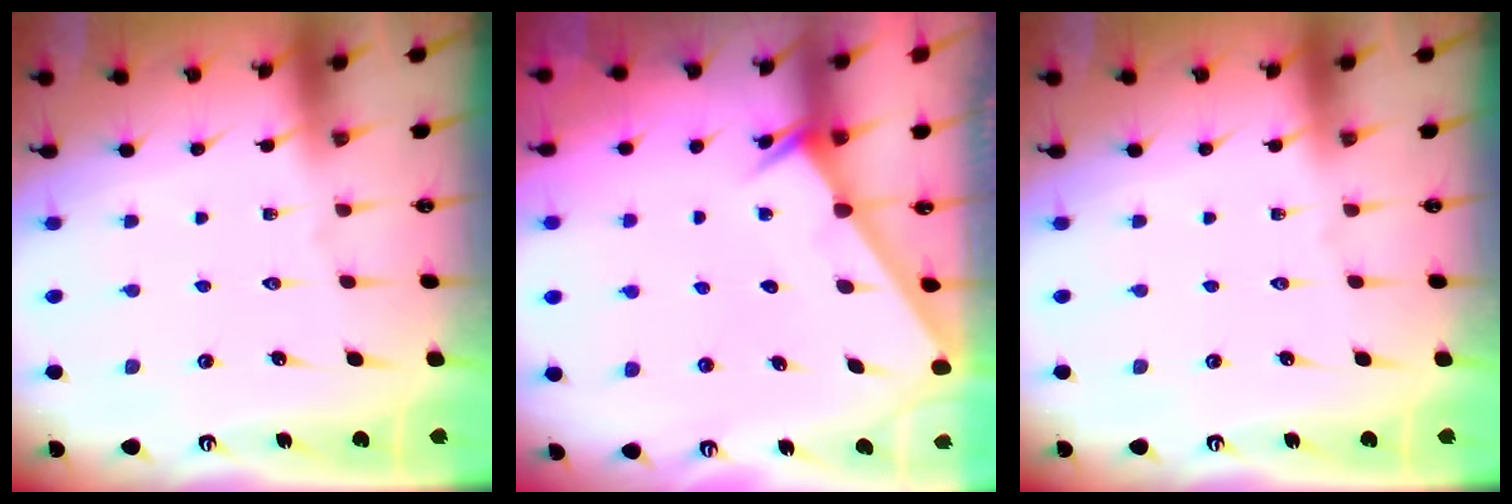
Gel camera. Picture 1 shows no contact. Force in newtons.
{"total": 2.1, "press": 2.1, "slide": 0.1}
{"total": 0.0}